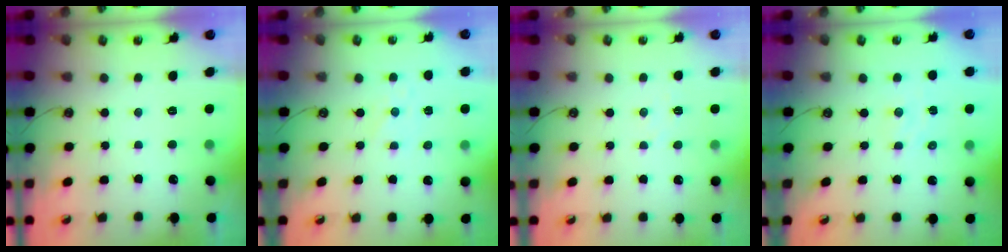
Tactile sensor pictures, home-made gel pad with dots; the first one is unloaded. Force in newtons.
{"total": 2.2, "press": 2.1, "slide": 0.4}
{"total": 3.9, "press": 3.9, "slide": 0.5}
{"total": 1.5, "press": 1.5, "slide": 0.3}